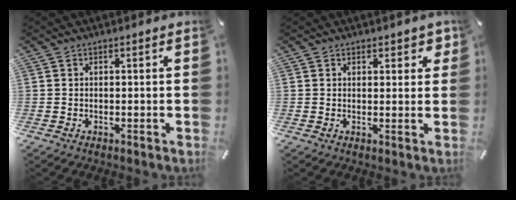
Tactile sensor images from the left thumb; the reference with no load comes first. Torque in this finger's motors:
{"motor_torque": [0.12, -0.45, -0.07, 0.22, -0.09]}